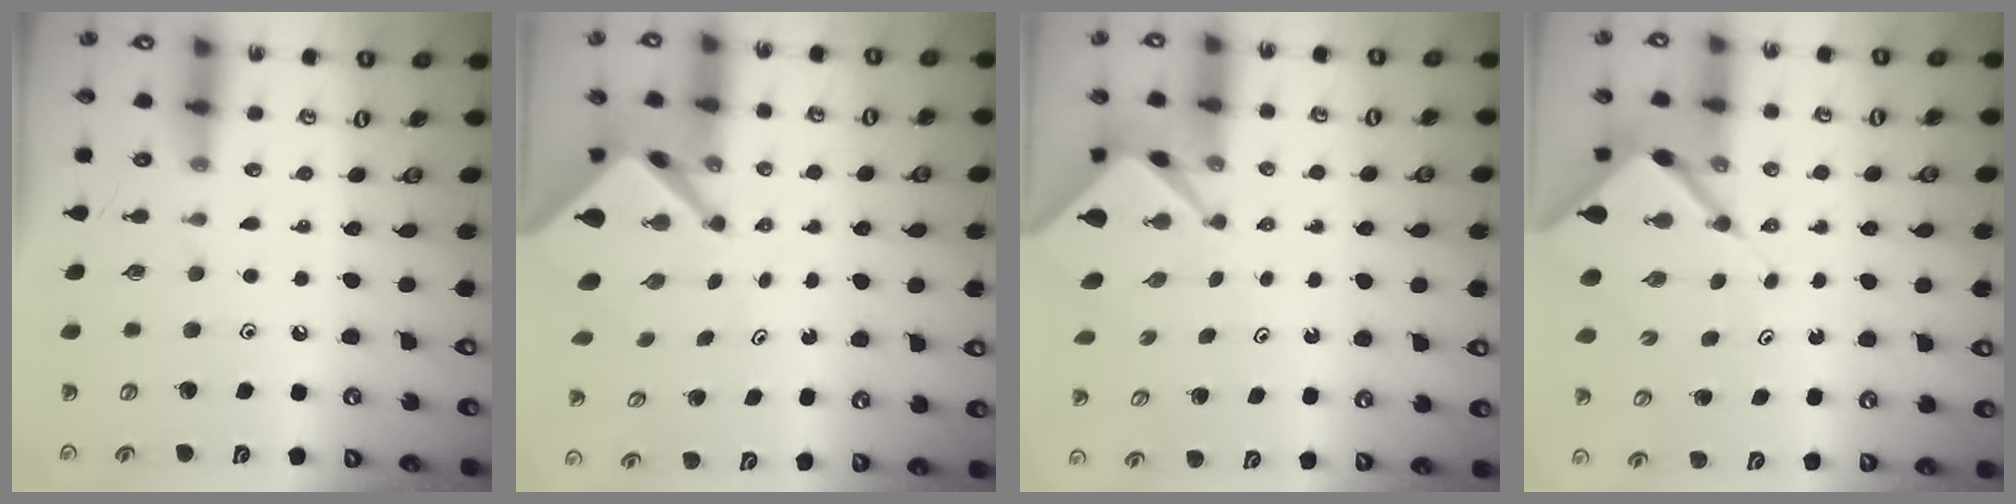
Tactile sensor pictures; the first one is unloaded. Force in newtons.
{"total": 4.7, "press": 4.7, "slide": 0.4}
{"total": 2.1, "press": 2.1, "slide": 0.3}
{"total": 7.1, "press": 7.1, "slide": 0.4}